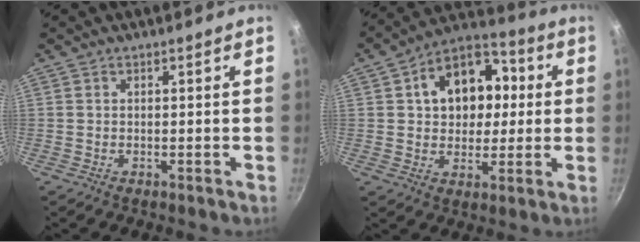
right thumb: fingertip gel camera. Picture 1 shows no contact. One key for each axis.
{"total": 16.1, "fx": 3.1, "fy": 12.0, "fz": 10.4, "tx": -0.118, "ty": 0.023, "tz": 0.039}